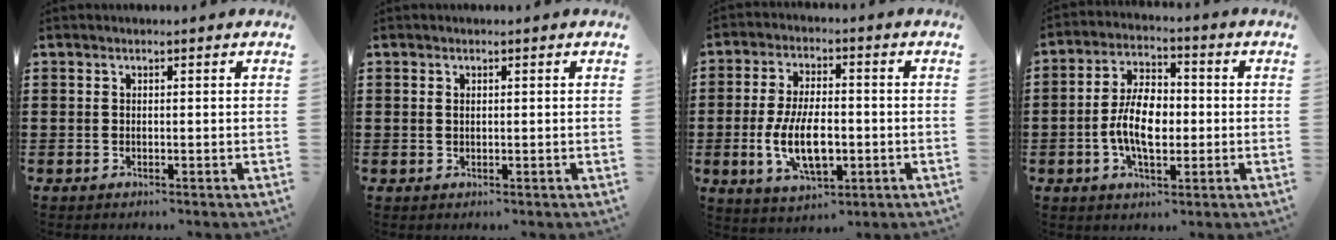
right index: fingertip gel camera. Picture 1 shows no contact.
{"total": 0.6, "force": [0.2, 0.4, 0.4], "torque": [-0.010, 0.002, 0.004]}
{"total": 9.8, "force": [-2.0, 4.7, 8.3], "torque": [-0.172, -0.009, -0.039]}
{"total": 7.8, "force": [-1.1, 4.3, 6.4], "torque": [-0.127, 0.003, -0.026]}